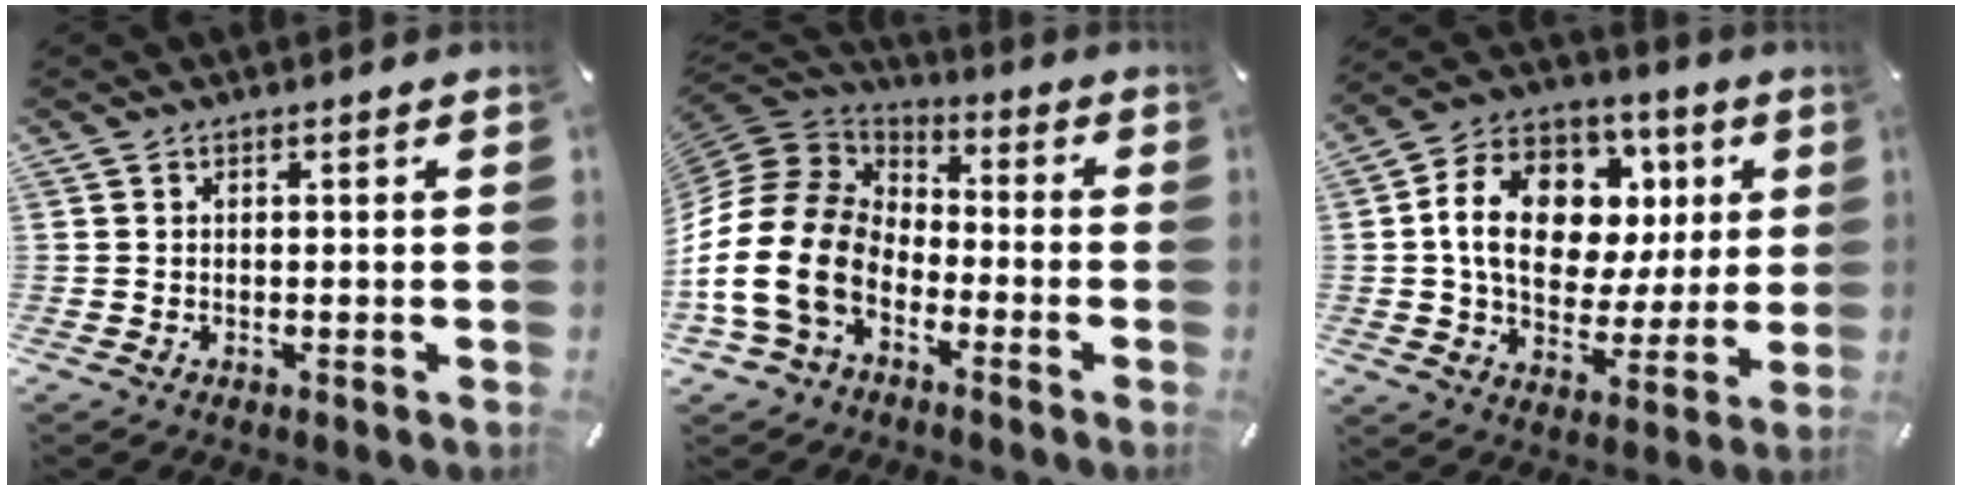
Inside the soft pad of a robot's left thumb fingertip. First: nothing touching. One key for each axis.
{"total": 18.5, "fx": -6.9, "fy": 13.3, "fz": 10.9, "tx": -0.248, "ty": 0.023, "tz": -0.125}
{"total": 17.2, "fx": 3.2, "fy": 13.3, "fz": 10.5, "tx": -0.182, "ty": 0.005, "tz": 0.063}